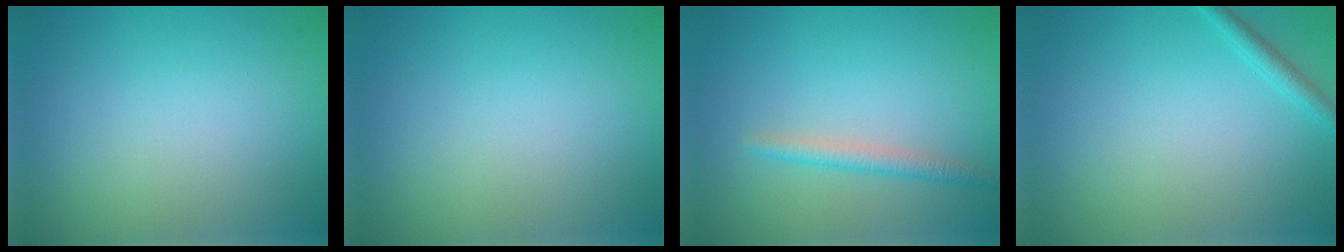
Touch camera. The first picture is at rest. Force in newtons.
{"total": 0.0}
{"total": 1.9, "press": 1.9, "slide": 0.0}
{"total": 1.4, "press": 1.4, "slide": 0.1}